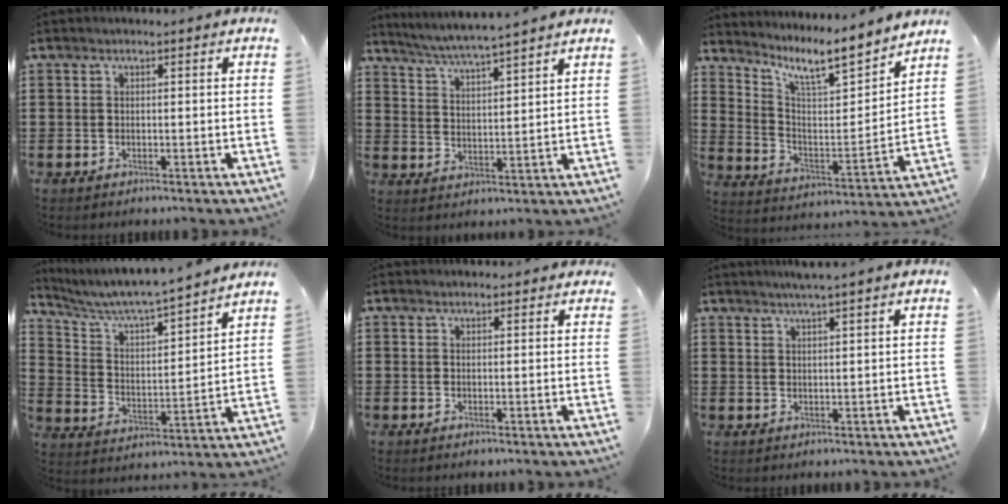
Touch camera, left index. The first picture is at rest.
{"total": 4.7, "force": [4.5, -0.8, 1.2], "torque": [-0.041, -0.026, 0.076]}
{"total": 8.9, "force": [7.4, 1.4, 4.8], "torque": [-0.107, -0.052, 0.120]}
{"total": 5.8, "force": [5.4, 0.0, 2.0], "torque": [-0.066, -0.043, 0.084]}
{"total": 1.0, "force": [0.9, 0.5, 0.1], "torque": [-0.004, 0.004, 0.017]}
{"total": 2.3, "force": [2.0, -0.5, 1.1], "torque": [-0.024, -0.001, 0.036]}